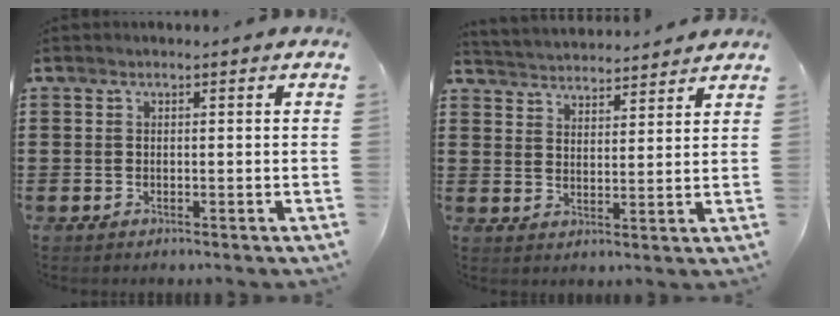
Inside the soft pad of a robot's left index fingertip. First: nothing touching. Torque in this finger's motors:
{"motor_torque": [1.26, -0.88, 0.16, 0.09]}